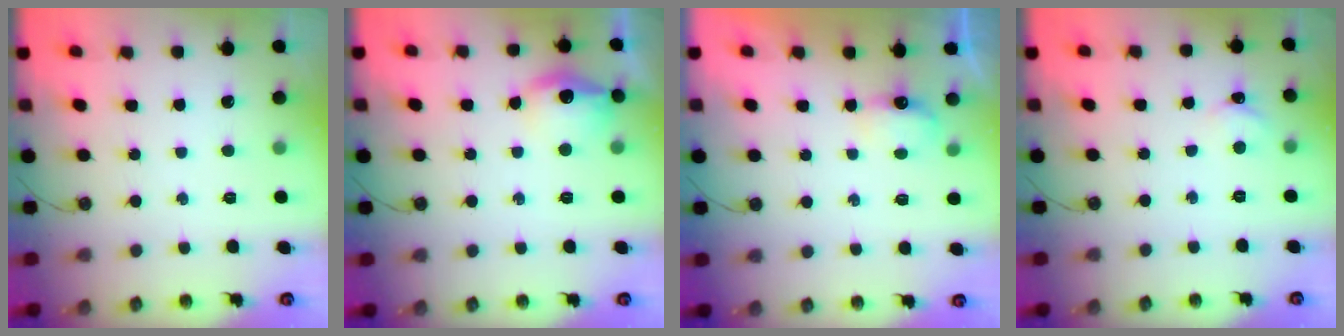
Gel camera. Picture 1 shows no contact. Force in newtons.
{"total": 13.0, "press": 12.9, "slide": 1.0}
{"total": 5.8, "press": 5.8, "slide": 0.6}
{"total": 1.7, "press": 1.7, "slide": 0.2}